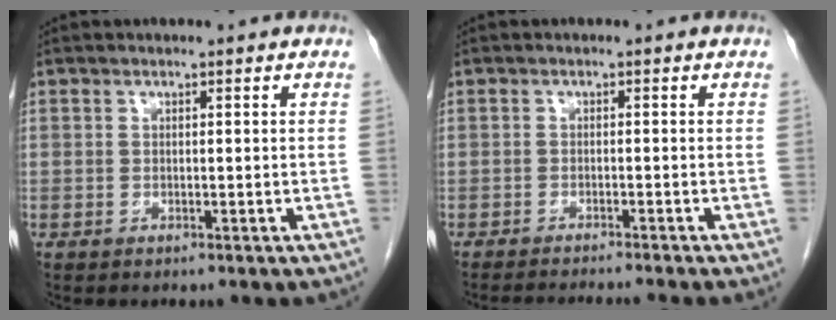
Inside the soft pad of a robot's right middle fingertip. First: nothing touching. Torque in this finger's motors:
{"motor_torque": [1.12, -1.02, 0.08, 0.05]}